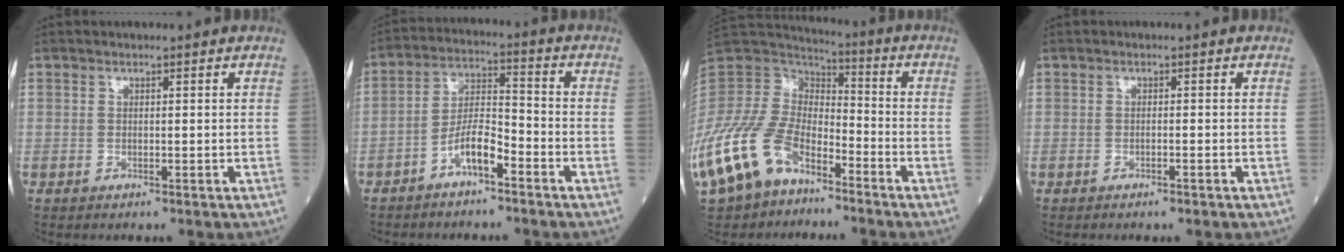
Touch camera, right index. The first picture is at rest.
{"total": 6.5, "force": [-4.0, 1.5, 4.9], "torque": [-0.100, 0.016, -0.076]}
{"total": 21.4, "force": [-13.2, 11.2, 12.6], "torque": [-0.327, -0.003, -0.251]}
{"total": 1.0, "force": [-0.7, 0.0, 0.7], "torque": [-0.013, -0.001, -0.010]}